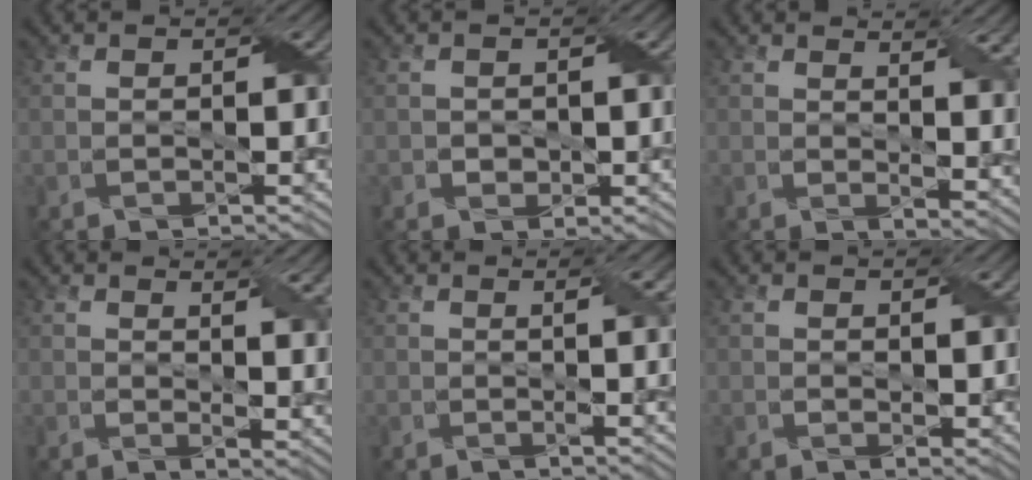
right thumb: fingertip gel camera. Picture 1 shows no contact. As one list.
[{"total": 1.3, "force": [-0.2, 1.2, 0.3], "torque": [-0.007, -0.005, -0.007]}, {"total": 6.7, "force": [3.0, 2.6, 5.5], "torque": [-0.071, -0.004, 0.061]}, {"total": 6.1, "force": [2.5, 2.1, 5.1], "torque": [-0.070, -0.005, 0.051]}, {"total": 5.2, "force": [0.8, 0.9, 5.0], "torque": [-0.072, 0.006, 0.016]}, {"total": 1.7, "force": [0.9, 0.8, 1.2], "torque": [-0.022, -0.005, 0.021]}]